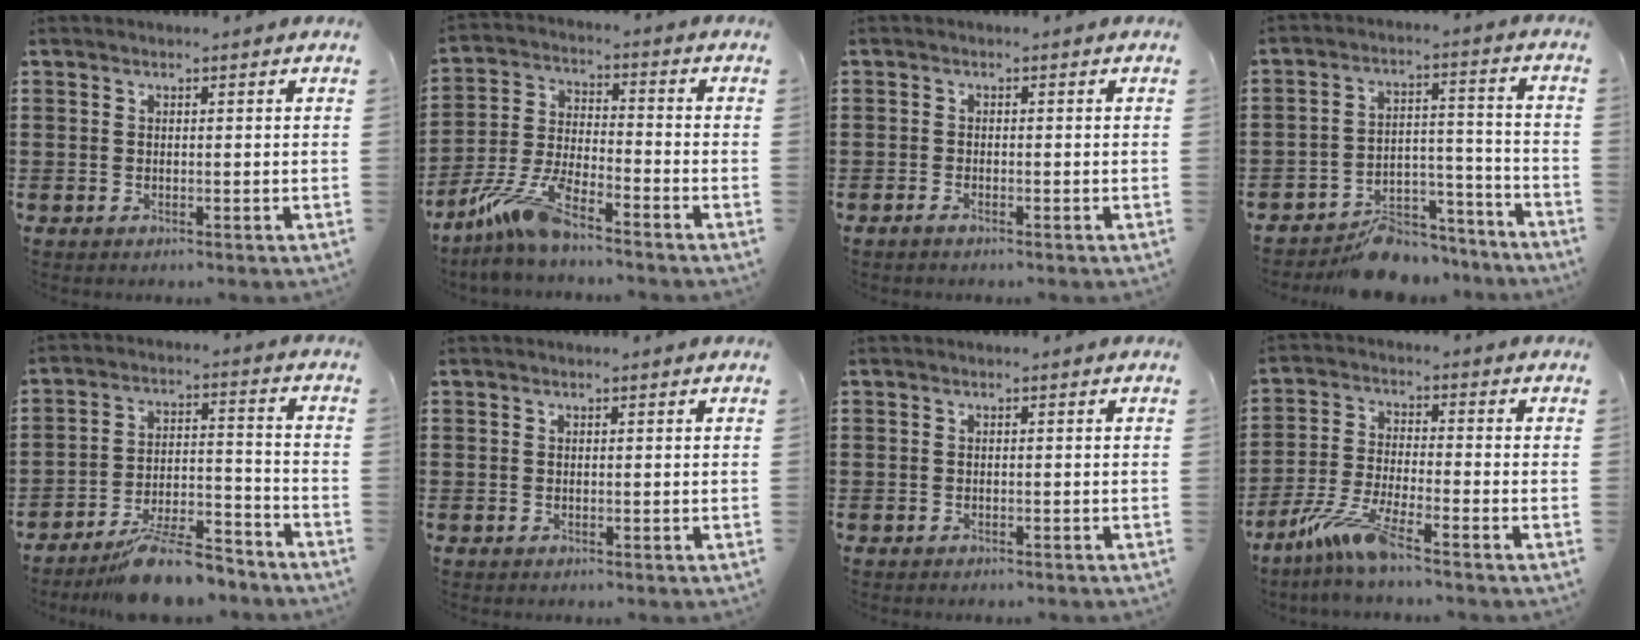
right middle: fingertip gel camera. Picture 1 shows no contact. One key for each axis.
{"total": 9.3, "fx": -7.4, "fy": 1.1, "fz": 5.5, "tx": -0.129, "ty": -0.006, "tz": -0.149}
{"total": 0.8, "fx": -0.6, "fy": 0.1, "fz": 0.5, "tx": -0.011, "ty": -0.005, "tz": -0.011}
{"total": 7.6, "fx": -6.9, "fy": 2.6, "fz": 2.0, "tx": -0.015, "ty": 0.037, "tz": -0.126}
{"total": 10.1, "fx": -8.7, "fy": 2.0, "fz": 4.6, "tx": -0.071, "ty": 0.033, "tz": -0.162}
{"total": 0.0}
{"total": 0.0}
{"total": 7.6, "fx": -5.6, "fy": 0.1, "fz": 5.2, "tx": -0.122, "ty": -0.022, "tz": -0.112}